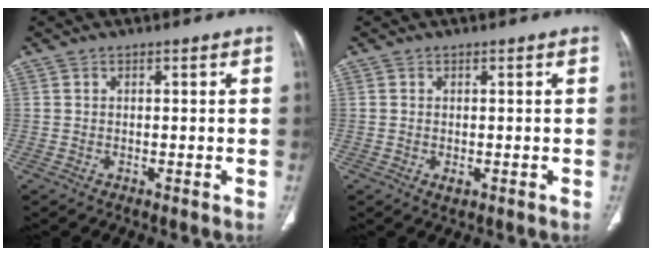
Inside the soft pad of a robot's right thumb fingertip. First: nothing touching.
{"total": 1.1, "force": [-0.3, 0.7, 0.8], "torque": [-0.011, -0.004, -0.002]}